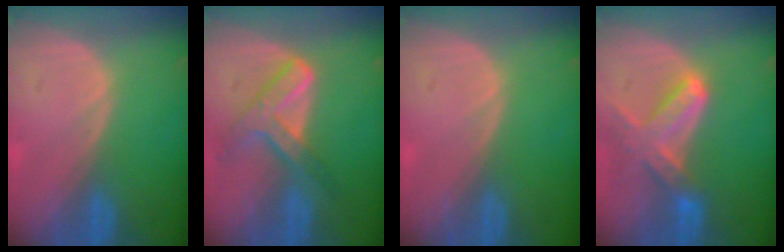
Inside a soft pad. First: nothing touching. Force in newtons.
{"total": 7.2, "press": 6.2, "slide": 3.8}
{"total": 0.0}
{"total": 7.4, "press": 6.7, "slide": 3.2}